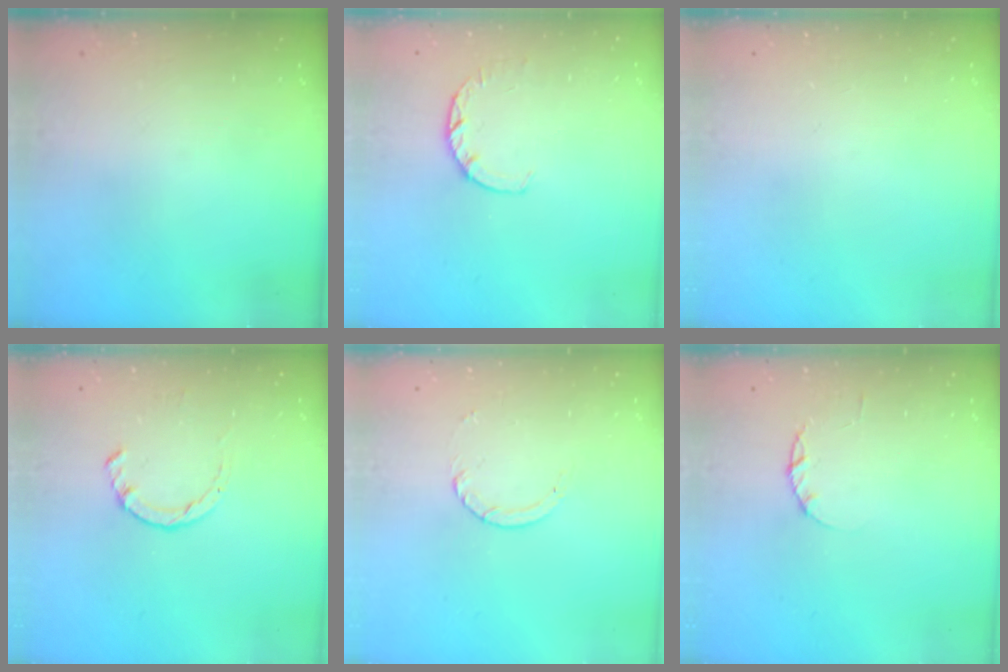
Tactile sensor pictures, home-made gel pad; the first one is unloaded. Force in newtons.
{"total": 3.0, "press": 2.9, "slide": 0.4}
{"total": 0.0}
{"total": 2.8, "press": 2.8, "slide": 0.4}
{"total": 2.5, "press": 2.4, "slide": 0.2}
{"total": 1.7, "press": 1.7, "slide": 0.3}